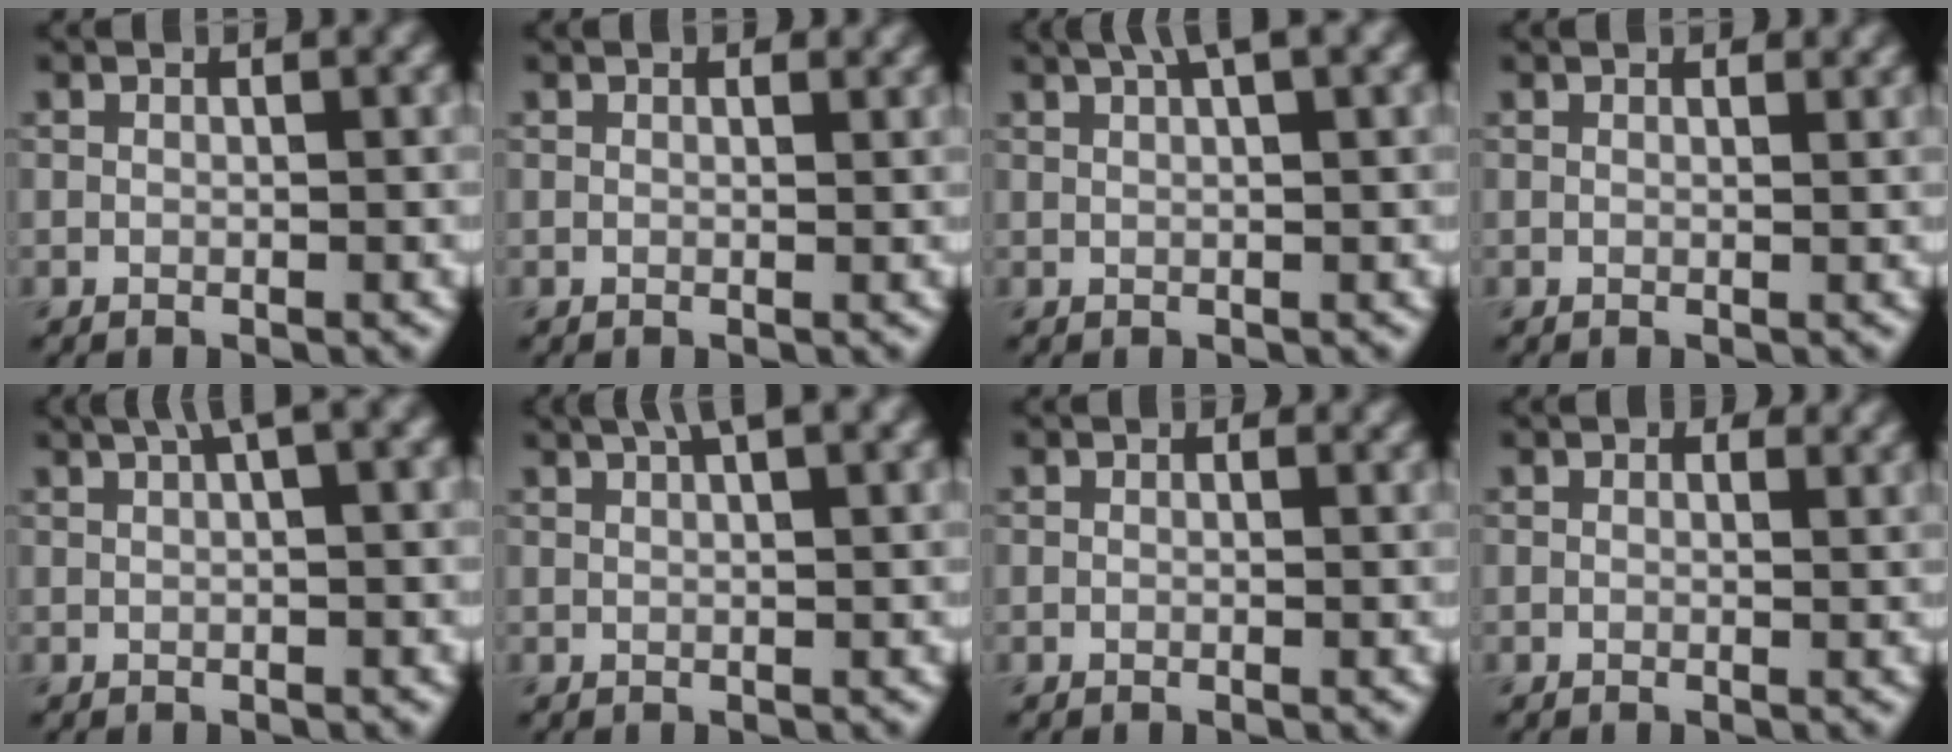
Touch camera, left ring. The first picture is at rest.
{"total": 0.9, "force": [0.7, 0.3, 0.4], "torque": [-0.007, 0.001, 0.012]}
{"total": 4.1, "force": [2.6, 0.8, 3.1], "torque": [-0.036, 0.011, 0.033]}
{"total": 1.2, "force": [1.1, 0.3, 0.3], "torque": [-0.009, -0.003, 0.014]}
{"total": 3.7, "force": [2.1, 0.7, 3.0], "torque": [-0.038, 0.018, 0.034]}
{"total": 4.5, "force": [2.9, 1.2, 3.3], "torque": [-0.029, 0.010, 0.026]}
{"total": 0.5, "force": [0.3, 0.3, 0.2], "torque": [-0.003, -0.004, 0.001]}
{"total": 1.2, "force": [0.8, 0.7, 0.7], "torque": [-0.007, -0.002, 0.009]}